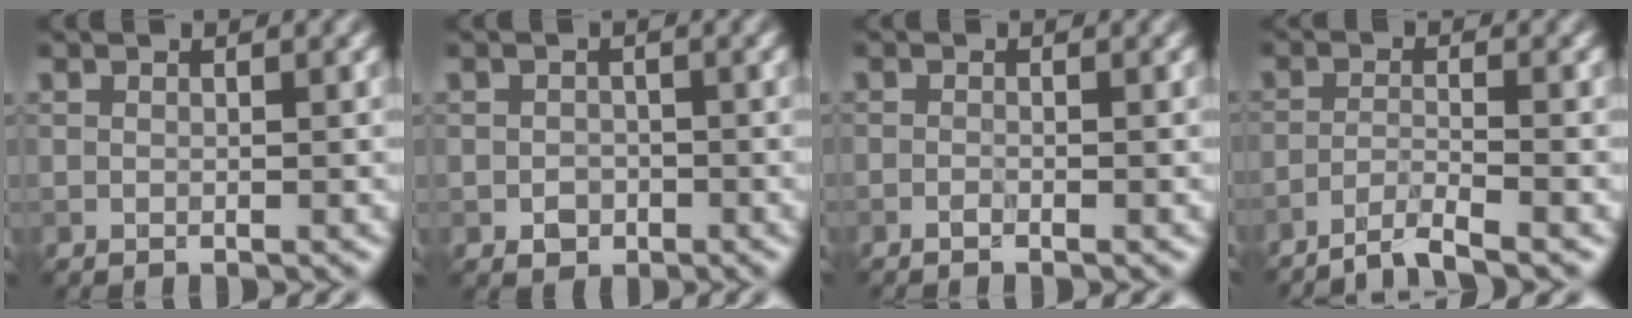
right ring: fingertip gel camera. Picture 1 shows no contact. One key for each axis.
{"total": 1.5, "fx": -0.6, "fy": 1.3, "fz": 0.5, "tx": -0.002, "ty": -0.001, "tz": -0.014}
{"total": 0.5, "fx": -0.3, "fy": 0.0, "fz": 0.4, "tx": -0.007, "ty": 0.000, "tz": -0.008}
{"total": 2.9, "fx": -2.2, "fy": 0.2, "fz": 1.7, "tx": -0.025, "ty": 0.002, "tz": -0.055}